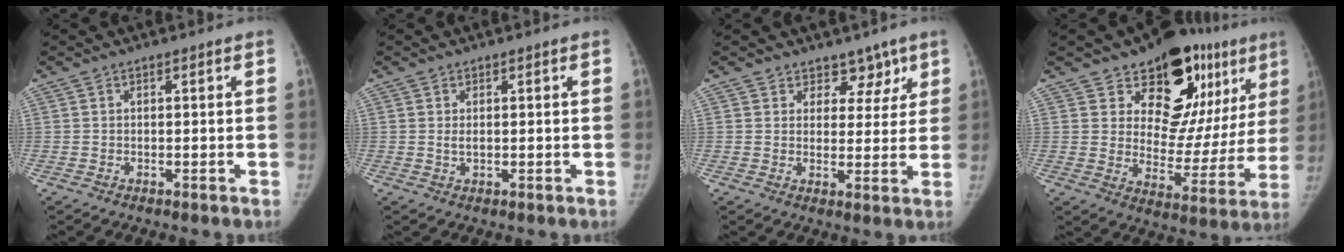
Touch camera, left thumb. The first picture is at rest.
{"total": 1.3, "force": [0.3, 0.9, 0.9], "torque": [-0.013, -0.004, 0.008]}
{"total": 5.8, "force": [4.1, 4.0, 0.9], "torque": [0.034, -0.021, 0.056]}
{"total": 21.1, "force": [13.1, 11.3, 12.1], "torque": [-0.101, -0.069, 0.181]}